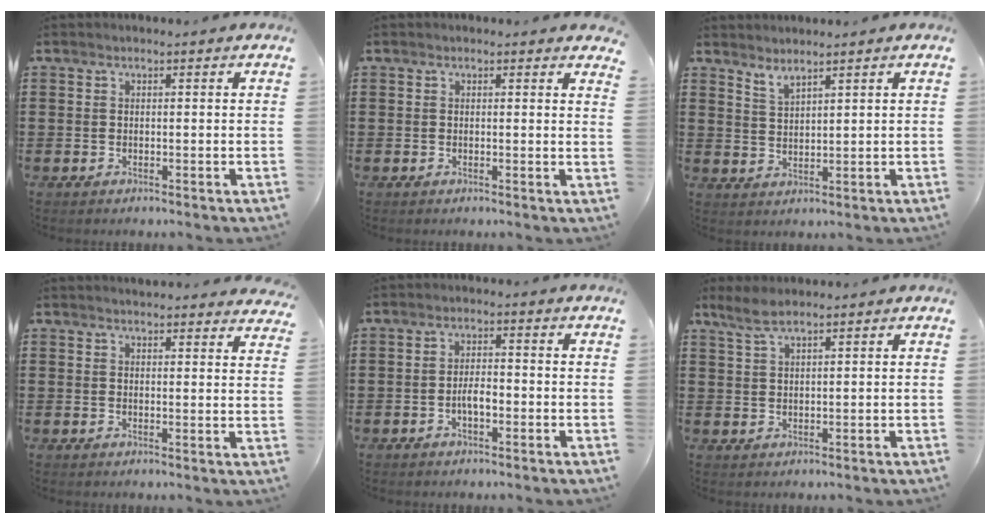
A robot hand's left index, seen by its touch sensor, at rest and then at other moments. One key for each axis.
{"total": 0.9, "fx": 0.8, "fy": 0.1, "fz": 0.4, "tx": -0.001, "ty": -0.003, "tz": 0.013}
{"total": 2.5, "fx": 2.4, "fy": 0.1, "fz": 0.8, "tx": -0.022, "ty": -0.002, "tz": 0.045}
{"total": 2.5, "fx": 2.4, "fy": -0.1, "fz": 0.0, "tx": -0.007, "ty": -0.006, "tz": 0.047}
{"total": 3.1, "fx": -1.0, "fy": 1.1, "fz": 2.7, "tx": -0.058, "ty": 0.003, "tz": -0.021}
{"total": 3.2, "fx": 2.4, "fy": 0.6, "fz": 2.0, "tx": -0.045, "ty": 0.002, "tz": 0.046}